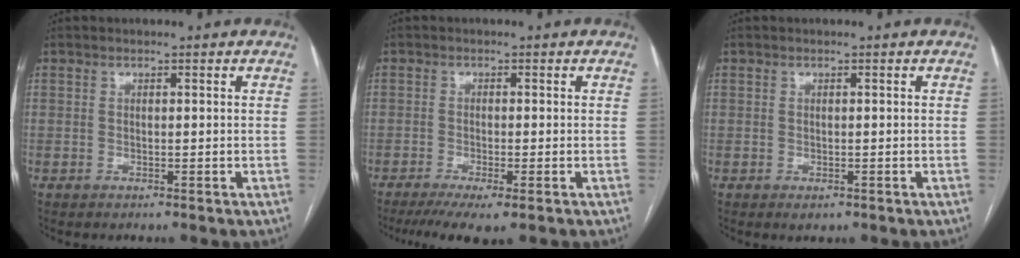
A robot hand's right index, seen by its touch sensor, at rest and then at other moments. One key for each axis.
{"total": 6.9, "fx": -4.8, "fy": 1.0, "fz": 4.9, "tx": -0.077, "ty": -0.017, "tz": -0.079}
{"total": 1.1, "fx": -0.6, "fy": 0.7, "fz": 0.6, "tx": -0.006, "ty": 0.001, "tz": -0.003}